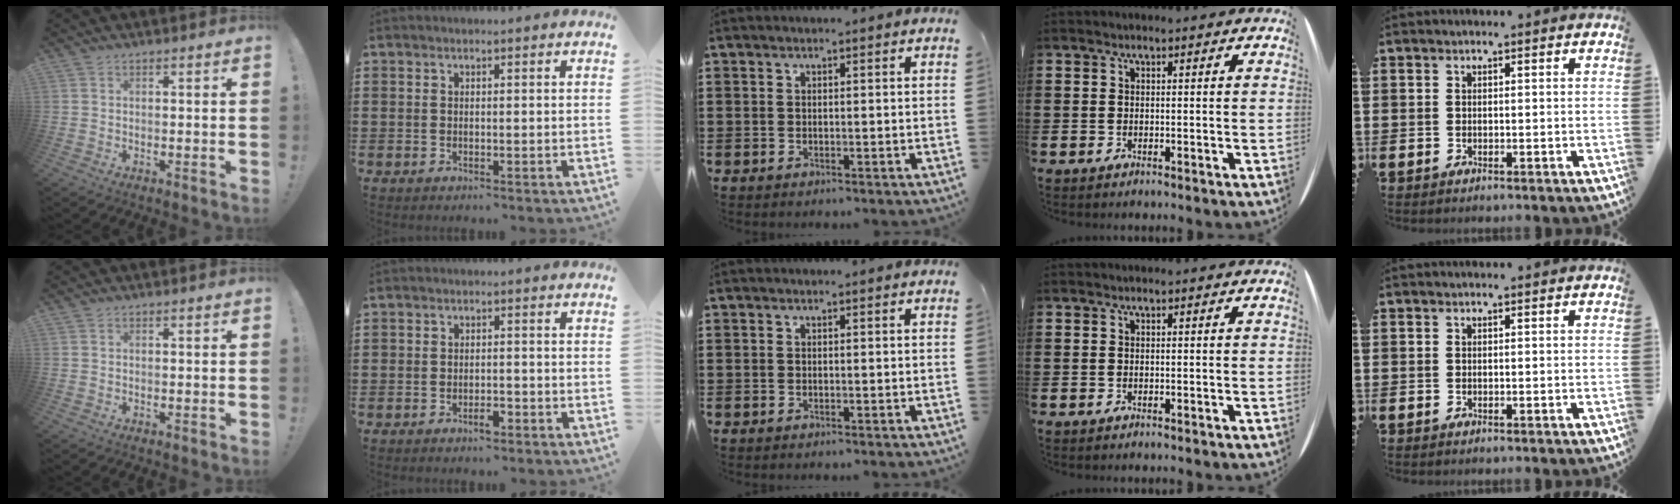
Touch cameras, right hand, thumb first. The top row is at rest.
{"index": {"total": 2.1, "force": [-1.4, 0.9, 1.2], "torque": [-0.026, 0.001, -0.027]}}